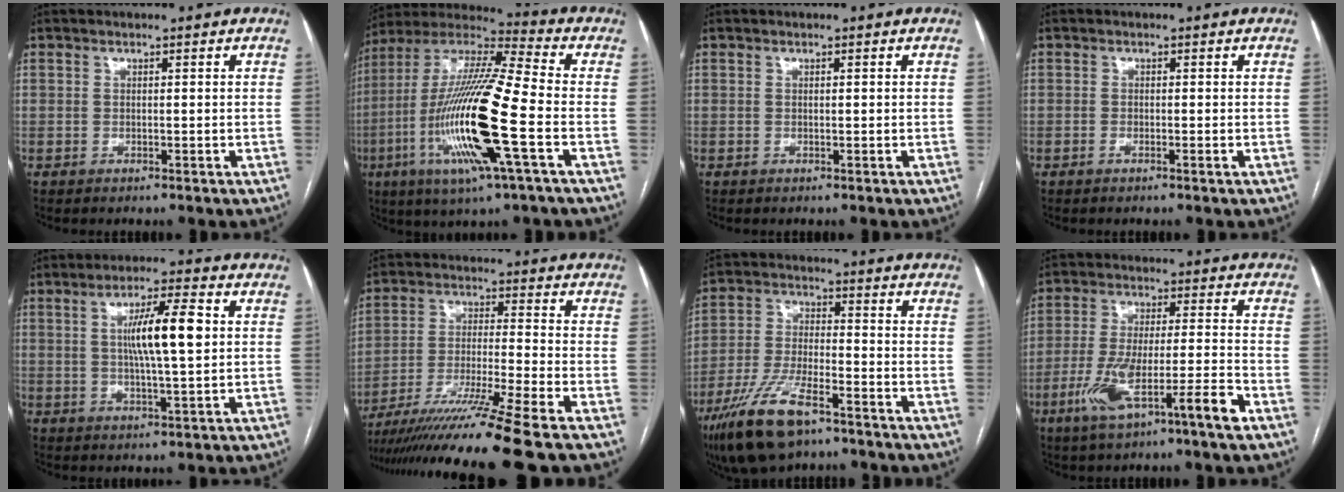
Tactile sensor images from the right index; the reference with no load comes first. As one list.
[{"total": 21.2, "force": [-5.5, 1.3, 20.4], "torque": [-0.431, -0.021, -0.110]}, {"total": 0.0}, {"total": 0.9, "force": [-0.5, 0.1, 0.8], "torque": [-0.013, -0.001, -0.007]}, {"total": 9.4, "force": [1.5, 0.9, 9.2], "torque": [-0.164, 0.006, 0.026]}, {"total": 15.9, "force": [-12.7, -2.8, 9.2], "torque": [-0.176, -0.039, -0.220]}, {"total": 12.9, "force": [-8.4, 3.7, 9.1], "torque": [-0.187, -0.016, -0.152]}, {"total": 12.0, "force": [-6.3, 0.8, 10.2], "torque": [-0.191, -0.001, -0.110]}]